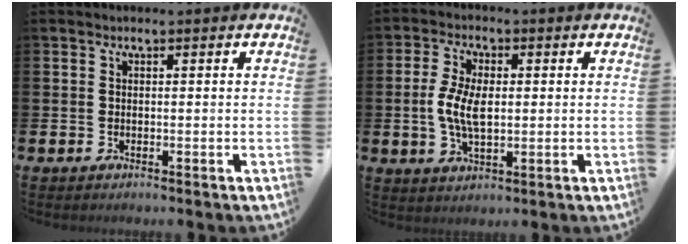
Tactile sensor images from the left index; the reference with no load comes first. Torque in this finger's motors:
{"motor_torque": [0.73, -0.15, 0.28, 0.21]}